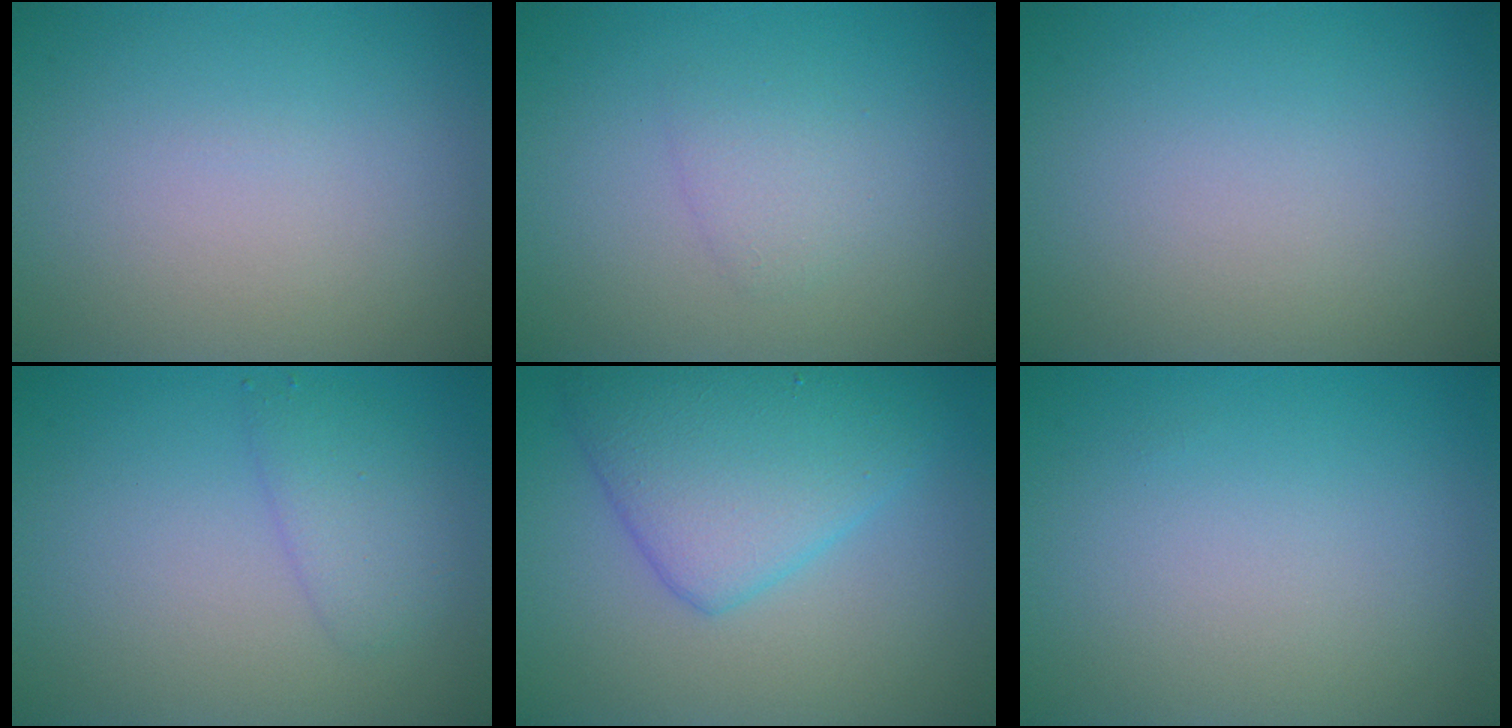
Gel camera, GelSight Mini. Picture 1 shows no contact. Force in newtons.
{"total": 1.5, "press": 1.5, "slide": 0.1}
{"total": 0.0}
{"total": 2.1, "press": 2.1, "slide": 0.1}
{"total": 6.0, "press": 6.0, "slide": 0.1}
{"total": 0.0}